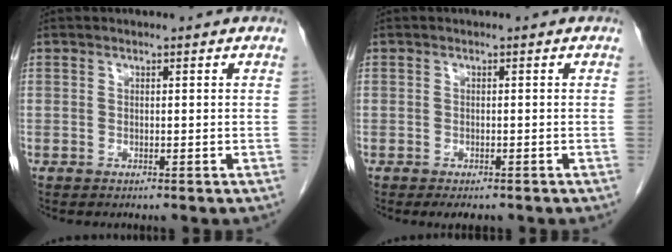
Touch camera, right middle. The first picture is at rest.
{"total": 2.5, "force": [-2.0, 1.1, 1.1], "torque": [-0.014, -0.005, -0.023]}